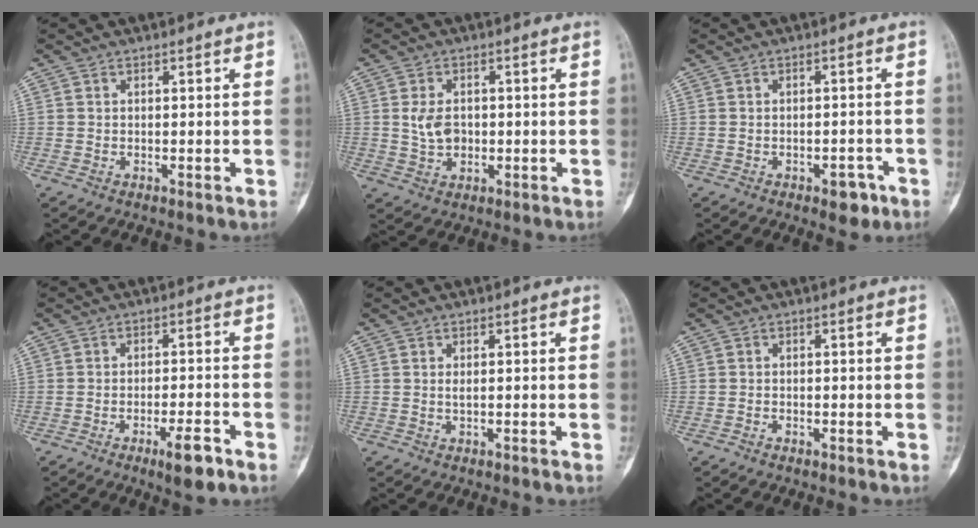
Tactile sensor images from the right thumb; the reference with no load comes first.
{"total": 5.1, "force": [0.2, 3.7, 3.6], "torque": [-0.057, 0.000, 0.008]}
{"total": 3.7, "force": [-2.0, 2.0, 2.4], "torque": [-0.012, 0.013, -0.023]}
{"total": 5.6, "force": [-3.3, 1.2, 4.4], "torque": [-0.066, 0.012, -0.049]}
{"total": 0.6, "force": [0.0, 0.1, 0.6], "torque": [-0.010, 0.000, 0.000]}
{"total": 0.6, "force": [-0.5, 0.2, 0.2], "torque": [-0.005, 0.004, -0.010]}